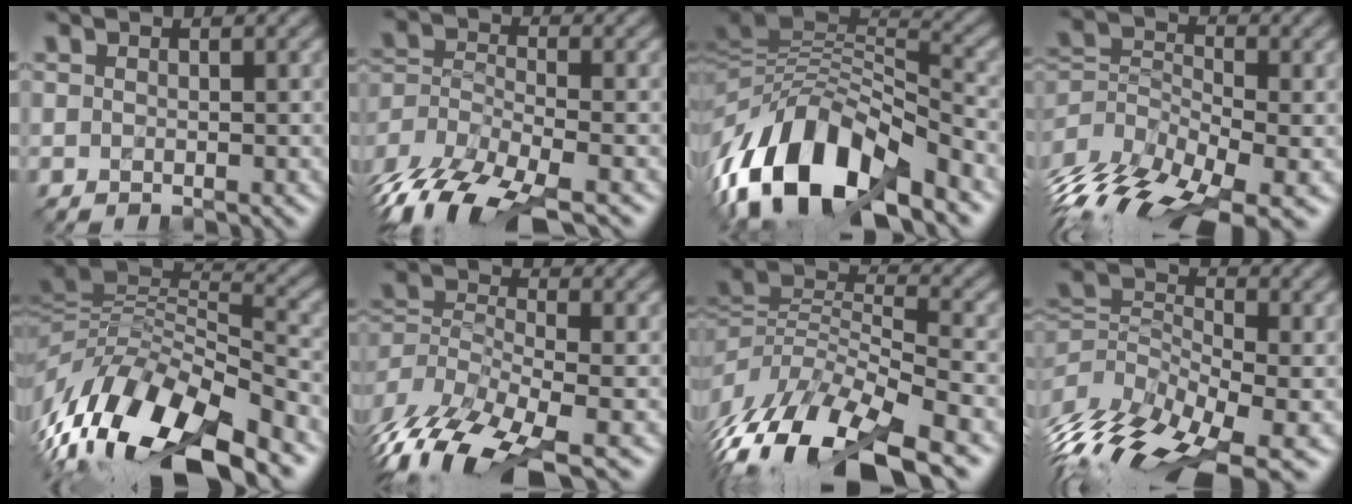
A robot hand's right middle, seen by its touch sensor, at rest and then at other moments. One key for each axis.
{"total": 12.0, "fx": -9.4, "fy": 4.0, "fz": 6.2, "tx": -0.124, "ty": -0.029, "tz": -0.160}
{"total": 13.4, "fx": -6.7, "fy": 5.9, "fz": 10.0, "tx": -0.185, "ty": 0.019, "tz": -0.125}
{"total": 11.7, "fx": -6.9, "fy": 5.1, "fz": 8.0, "tx": -0.176, "ty": 0.001, "tz": -0.124}
{"total": 14.9, "fx": -7.4, "fy": 6.0, "fz": 11.5, "tx": -0.228, "ty": 0.017, "tz": -0.133}
{"total": 12.2, "fx": -8.5, "fy": 4.5, "fz": 7.5, "tx": -0.162, "ty": -0.021, "tz": -0.140}
{"total": 12.0, "fx": -6.9, "fy": 5.2, "fz": 8.4, "tx": -0.162, "ty": 0.002, "tz": -0.127}
{"total": 11.9, "fx": -5.8, "fy": 5.3, "fz": 8.9, "tx": -0.198, "ty": 0.003, "tz": -0.104}